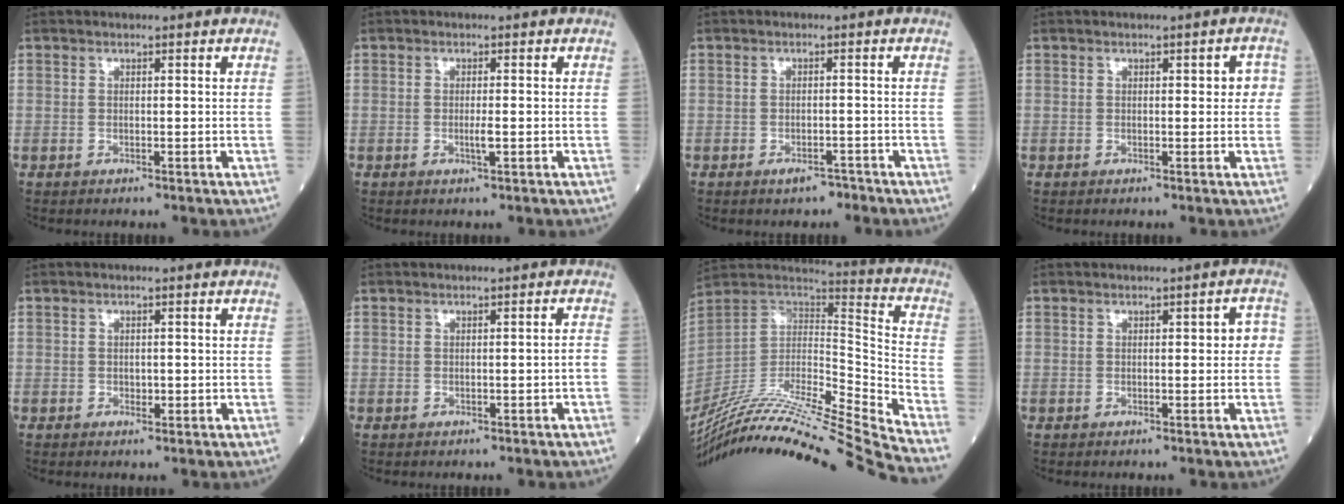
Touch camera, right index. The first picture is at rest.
{"total": 1.3, "force": [-0.4, 0.0, 1.3], "torque": [-0.024, -0.002, -0.008]}
{"total": 1.8, "force": [-1.4, 0.7, 0.8], "torque": [-0.011, 0.001, -0.018]}
{"total": 2.4, "force": [0.4, 1.1, 2.1], "torque": [-0.017, 0.012, 0.004]}
{"total": 0.7, "force": [-0.2, 0.5, 0.4], "torque": [-0.005, 0.001, -0.004]}
{"total": 1.0, "force": [-0.5, -0.1, 0.8], "torque": [-0.011, -0.001, -0.005]}
{"total": 30.5, "force": [-27.2, -2.1, 13.6], "torque": [-0.221, -0.044, -0.446]}
{"total": 2.5, "force": [0.2, 1.0, 2.3], "torque": [-0.020, 0.013, 0.001]}